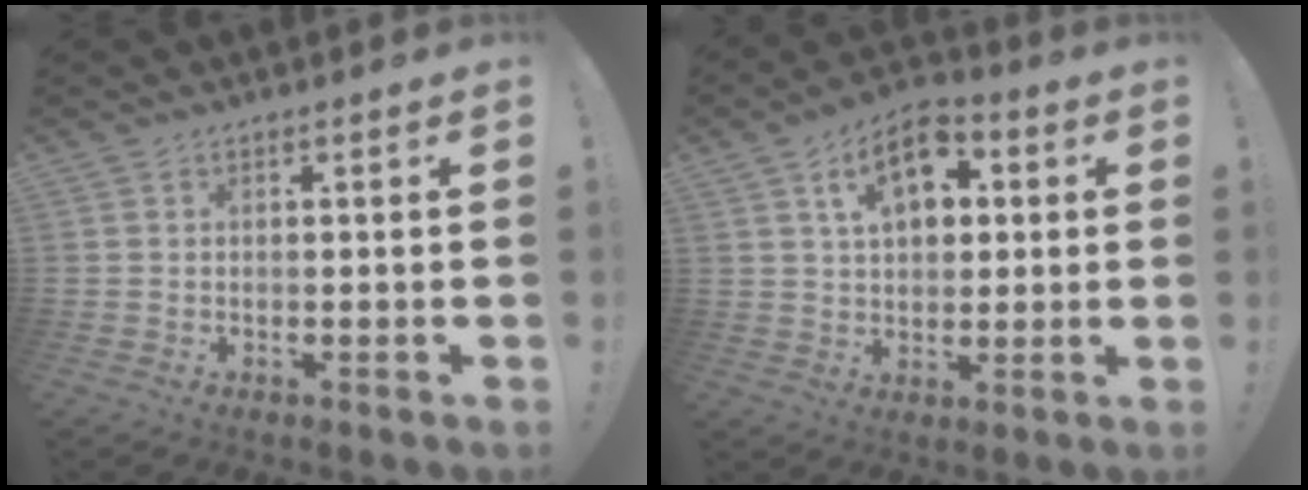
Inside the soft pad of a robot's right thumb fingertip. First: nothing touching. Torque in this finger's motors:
{"motor_torque": [0.30, 1.40, 0.59, 0.59, 0.30]}